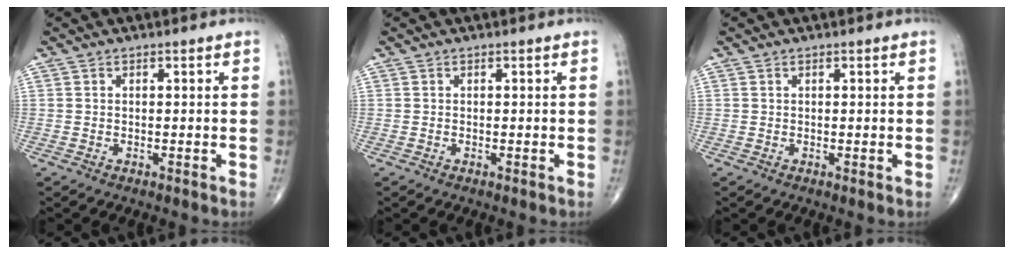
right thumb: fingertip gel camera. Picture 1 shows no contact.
{"total": 0.0}
{"total": 0.0}